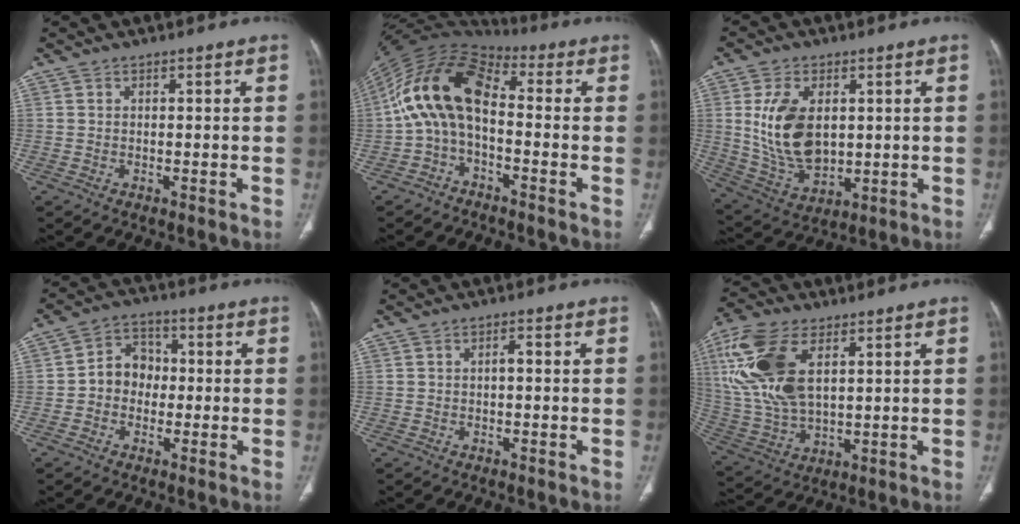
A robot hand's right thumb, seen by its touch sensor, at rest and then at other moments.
{"total": 13.4, "force": [-0.9, 7.7, 10.9], "torque": [-0.198, 0.053, -0.032]}
{"total": 14.2, "force": [2.1, 8.8, 10.9], "torque": [-0.190, -0.014, 0.056]}
{"total": 6.9, "force": [-0.7, 5.9, 3.5], "torque": [-0.029, 0.026, -0.027]}
{"total": 1.2, "force": [-0.2, 0.6, 1.0], "torque": [-0.014, 0.005, -0.005]}
{"total": 18.3, "force": [5.7, 9.6, 14.4], "torque": [-0.313, -0.009, 0.116]}